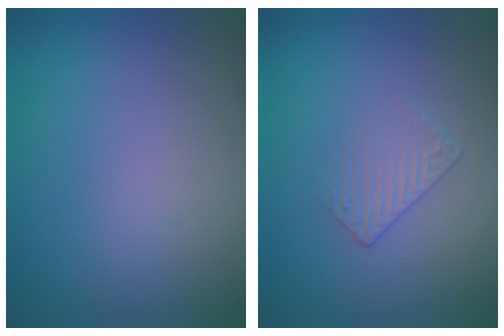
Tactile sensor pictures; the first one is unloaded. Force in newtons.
{"total": 1.3, "press": 0.6, "slide": 1.1}